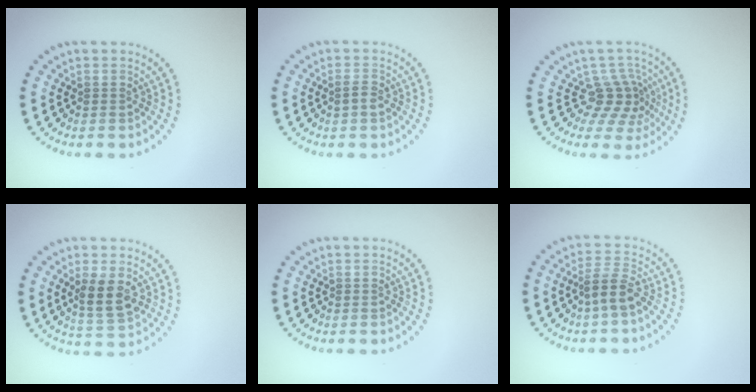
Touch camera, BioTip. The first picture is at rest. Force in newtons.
{"total": 1.1, "press": 1.1, "slide": 0.2}
{"total": 3.4, "press": 2.4, "slide": 2.4}
{"total": 3.4, "press": 3.2, "slide": 1.0}
{"total": 0.0}
{"total": 2.8, "press": 2.2, "slide": 1.7}